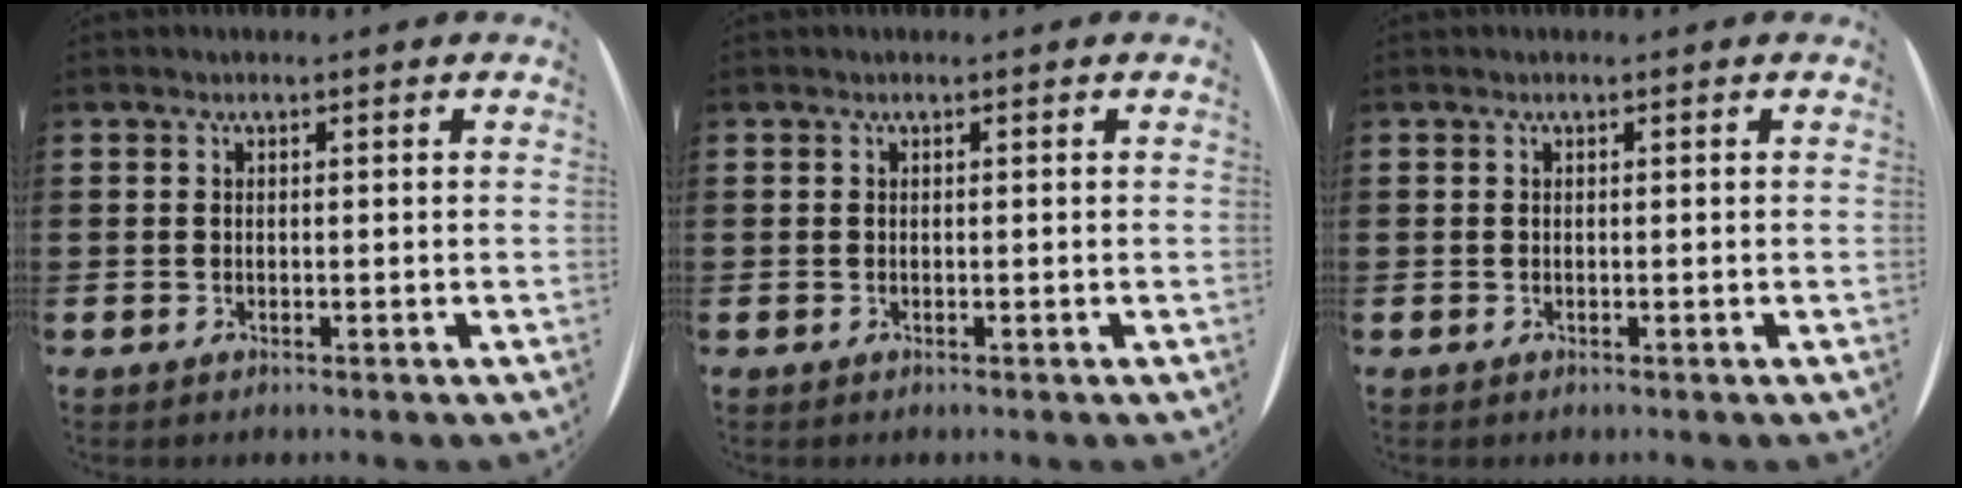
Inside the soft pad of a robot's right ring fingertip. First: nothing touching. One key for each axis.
{"total": 0.0}
{"total": 0.0}